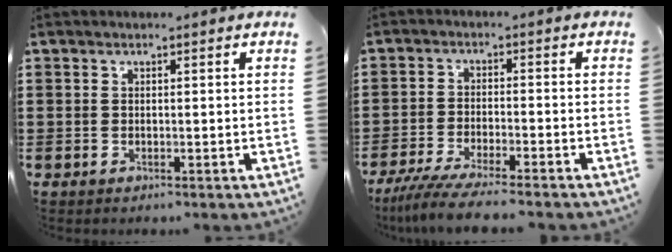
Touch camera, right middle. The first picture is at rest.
{"total": 5.1, "force": [-4.6, -0.3, 2.1], "torque": [-0.055, -0.022, -0.090]}